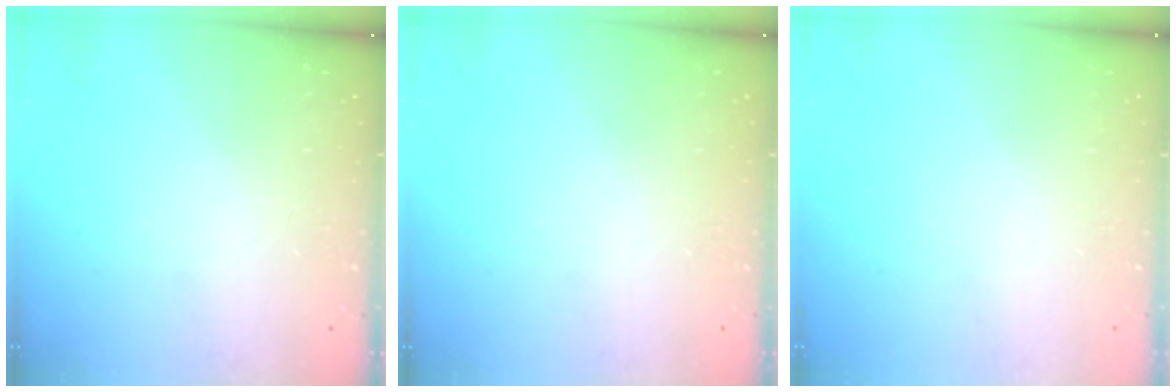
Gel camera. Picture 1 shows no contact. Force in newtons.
{"total": 0.0}
{"total": 0.0}